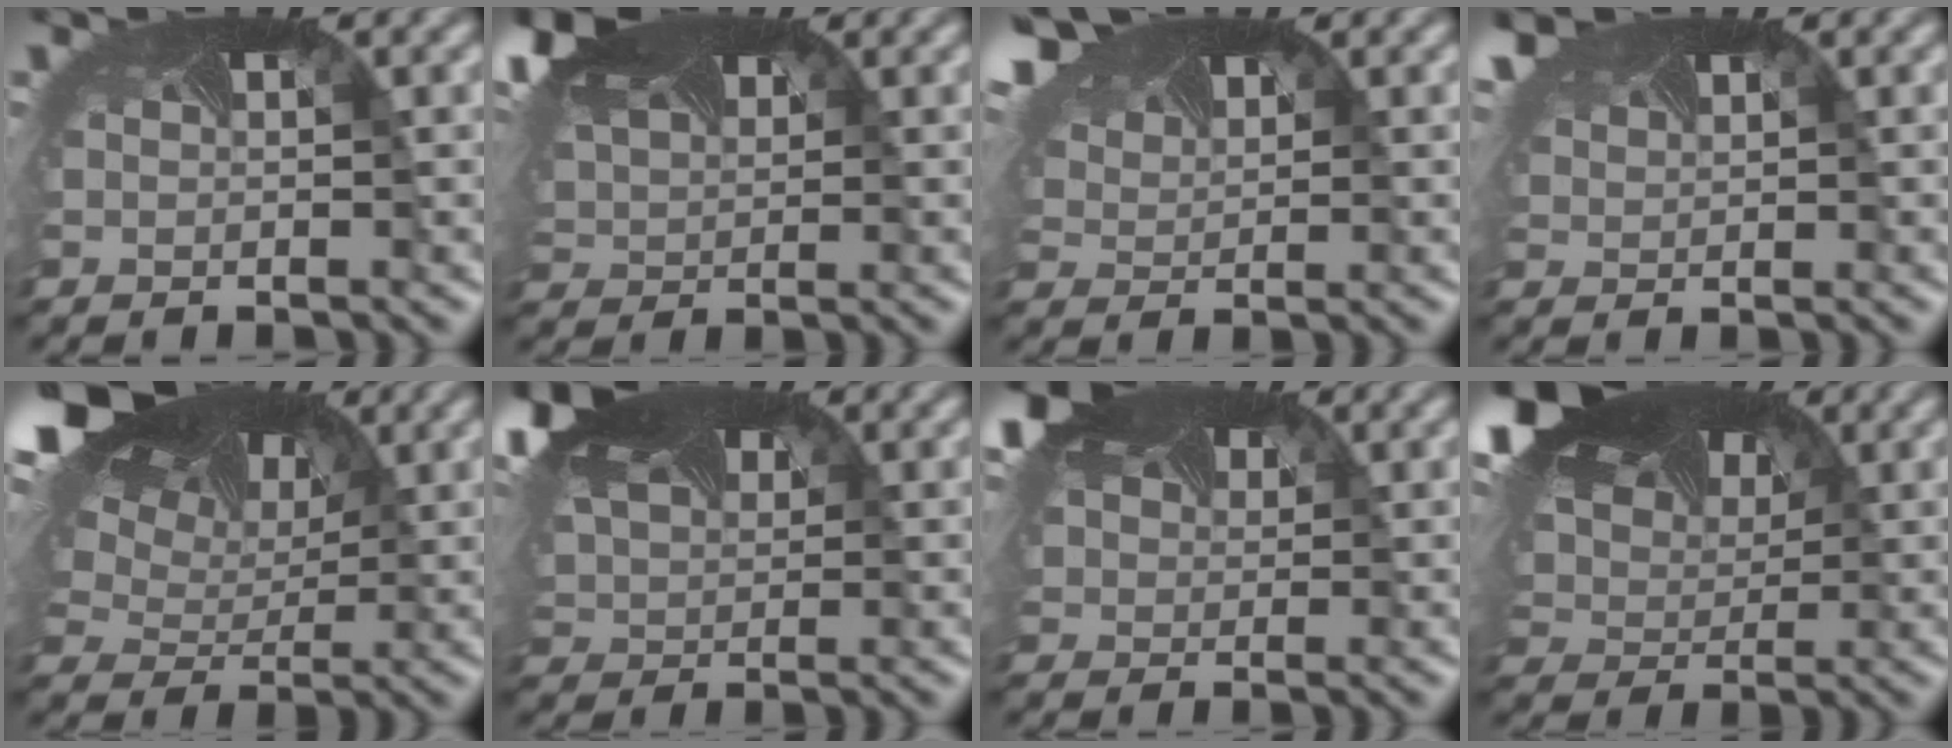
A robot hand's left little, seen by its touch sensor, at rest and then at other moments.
{"total": 8.0, "force": [4.6, 4.6, 4.8], "torque": [-0.146, 0.013, 0.088]}
{"total": 6.4, "force": [4.8, 3.1, 2.9], "torque": [-0.103, 0.009, 0.095]}
{"total": 2.7, "force": [2.3, 1.1, 1.0], "torque": [-0.054, -0.006, 0.049]}
{"total": 14.4, "force": [7.3, 8.7, 8.8], "torque": [-0.216, 0.032, 0.129]}
{"total": 9.8, "force": [4.8, 6.1, 5.8], "torque": [-0.178, 0.015, 0.100]}
{"total": 9.0, "force": [5.2, 5.7, 4.6], "torque": [-0.132, 0.015, 0.093]}
{"total": 15.7, "force": [7.8, 9.4, 9.9], "torque": [-0.244, 0.038, 0.139]}